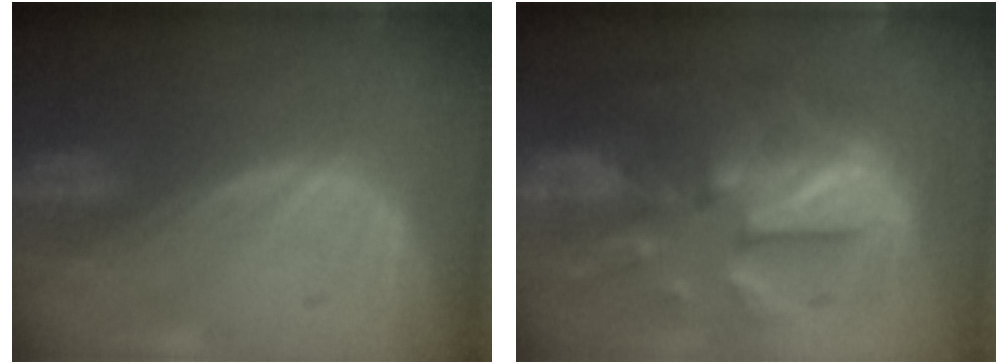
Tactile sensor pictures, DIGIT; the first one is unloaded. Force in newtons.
{"total": 12.4, "press": 12.3, "slide": 1.1}